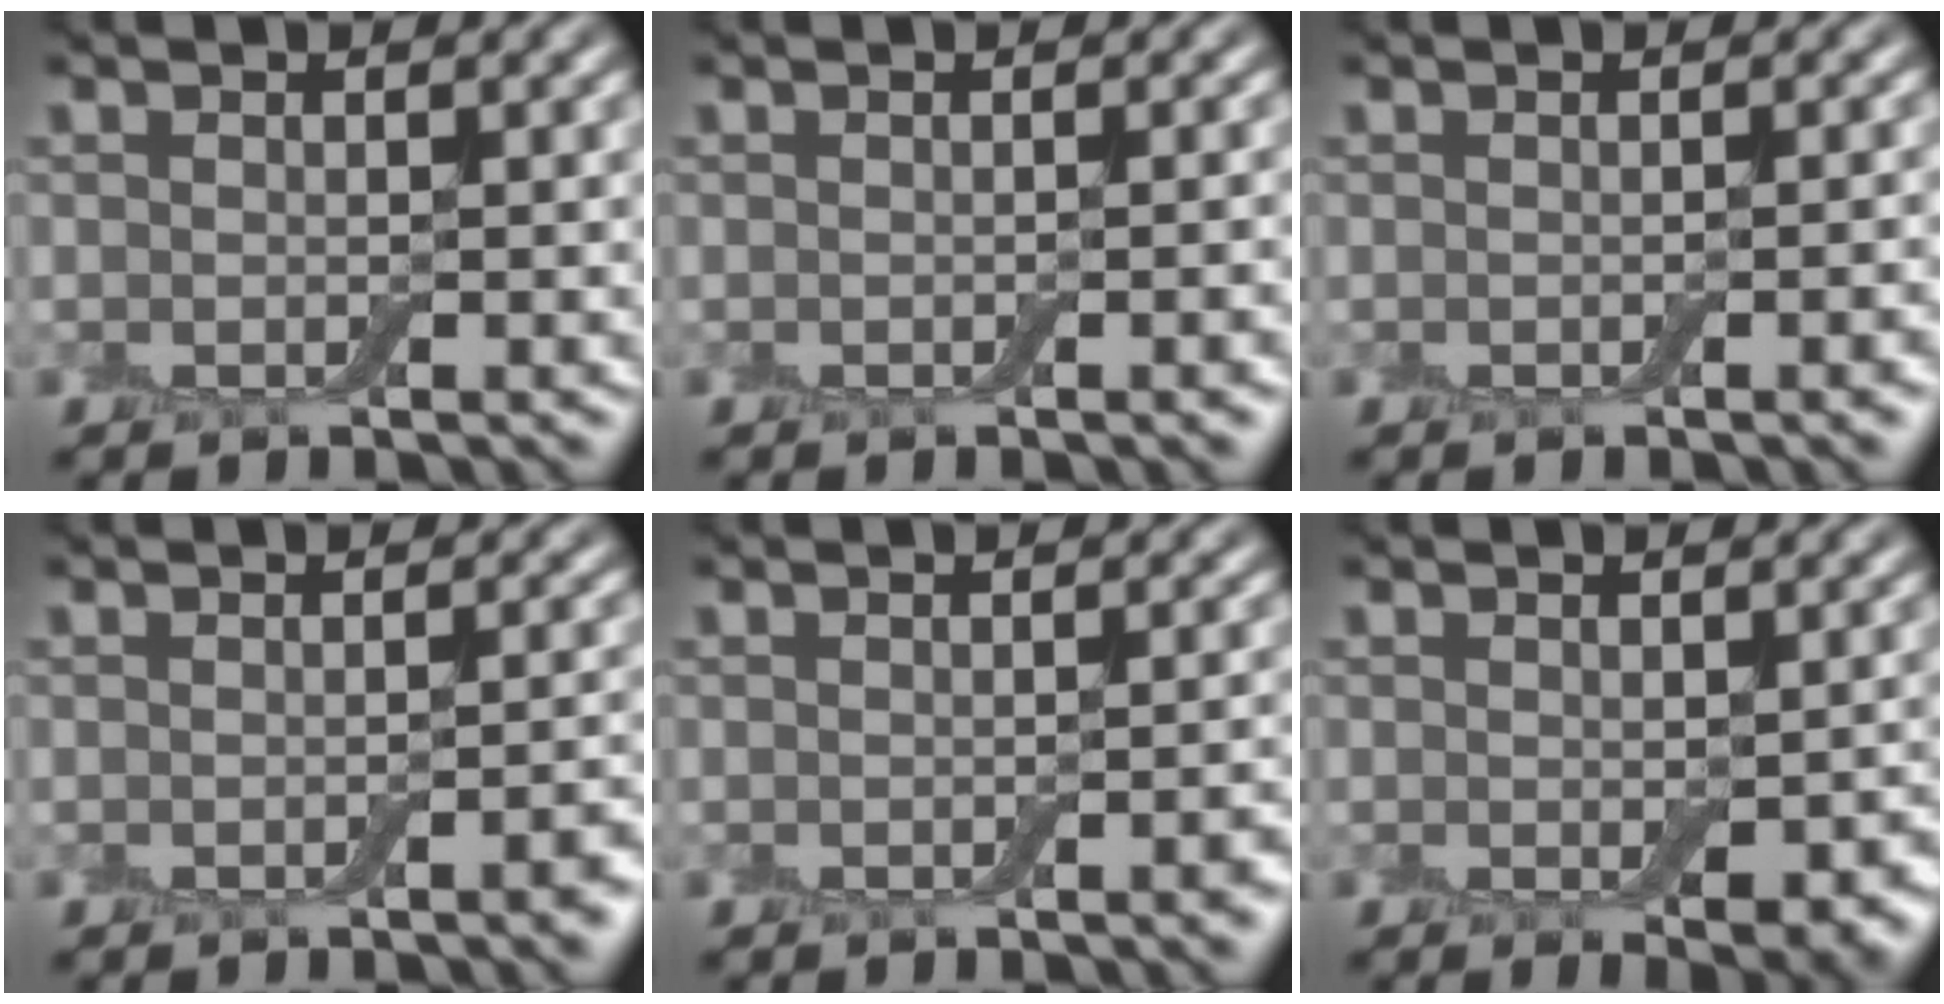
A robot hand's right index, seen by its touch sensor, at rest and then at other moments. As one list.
[{"total": 1.3, "force": [-0.6, 0.1, 1.2], "torque": [-0.012, -0.001, -0.007]}, {"total": 1.4, "force": [-0.6, 0.2, 1.2], "torque": [-0.013, 0.000, -0.006]}, {"total": 1.6, "force": [-0.8, 0.3, 1.3], "torque": [-0.015, 0.002, -0.011]}, {"total": 1.3, "force": [-0.6, 0.2, 1.1], "torque": [-0.014, 0.000, -0.007]}, {"total": 3.3, "force": [-0.9, 1.4, 2.9], "torque": [-0.039, -0.014, -0.004]}]